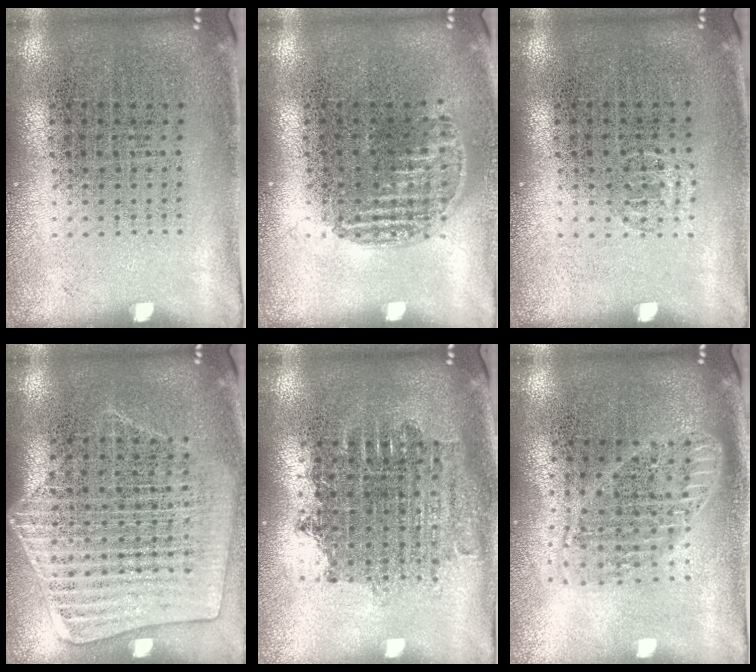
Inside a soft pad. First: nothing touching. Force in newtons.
{"total": 0.9, "press": 0.8, "slide": 0.5}
{"total": 0.5, "press": 0.4, "slide": 0.3}
{"total": 1.6, "press": 1.5, "slide": 0.5}
{"total": 1.7, "press": 1.4, "slide": 1.0}
{"total": 1.8, "press": 1.5, "slide": 0.9}